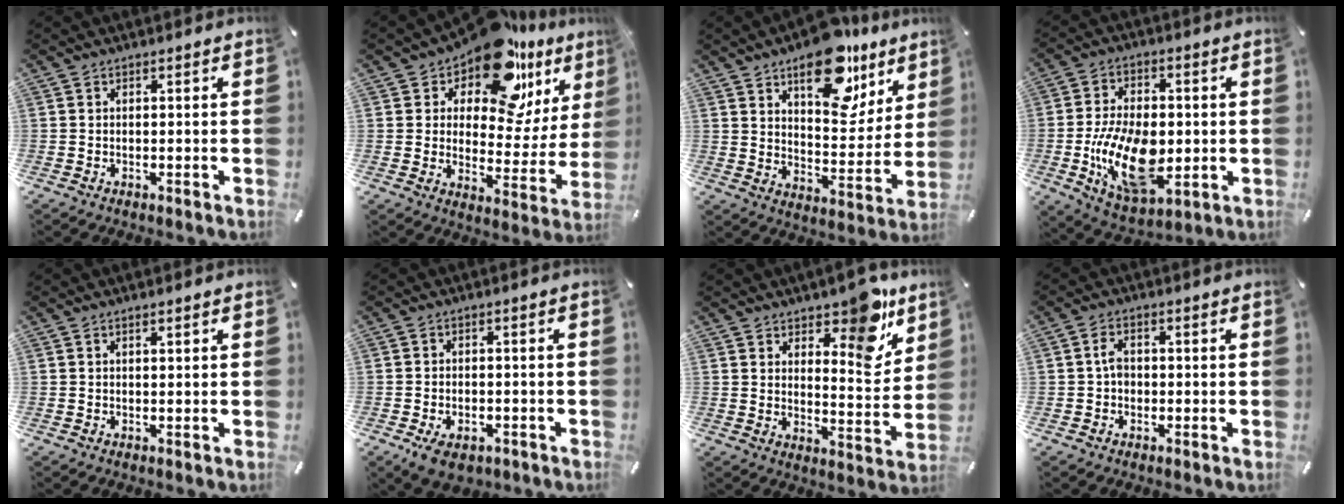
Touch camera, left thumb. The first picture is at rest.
{"total": 17.0, "force": [12.1, 8.5, 8.4], "torque": [-0.130, -0.090, 0.210]}
{"total": 19.3, "force": [12.4, 9.8, 11.0], "torque": [-0.130, -0.078, 0.207]}
{"total": 17.8, "force": [-2.9, 10.8, 13.9], "torque": [-0.276, -0.001, -0.050]}
{"total": 0.7, "force": [0.3, 0.1, 0.6], "torque": [-0.010, 0.001, 0.005]}
{"total": 5.1, "force": [-2.5, 3.4, 3.0], "torque": [-0.050, 0.008, -0.046]}
{"total": 12.9, "force": [9.0, 5.9, 7.1], "torque": [-0.070, -0.077, 0.154]}
{"total": 3.0, "force": [-0.2, 2.2, 2.1], "torque": [-0.039, 0.006, -0.005]}